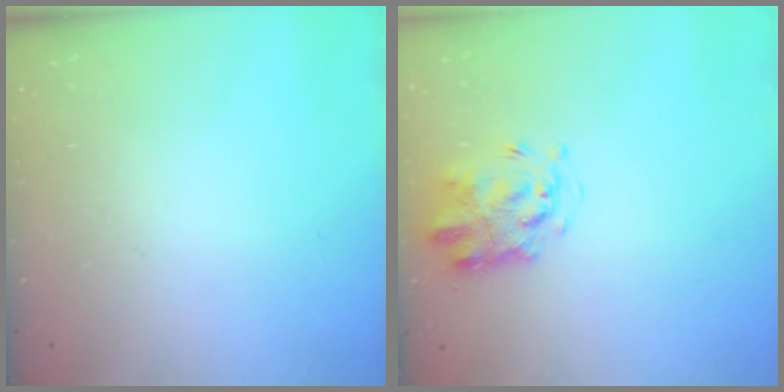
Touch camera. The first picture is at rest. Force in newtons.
{"total": 3.6, "press": 3.4, "slide": 1.0}